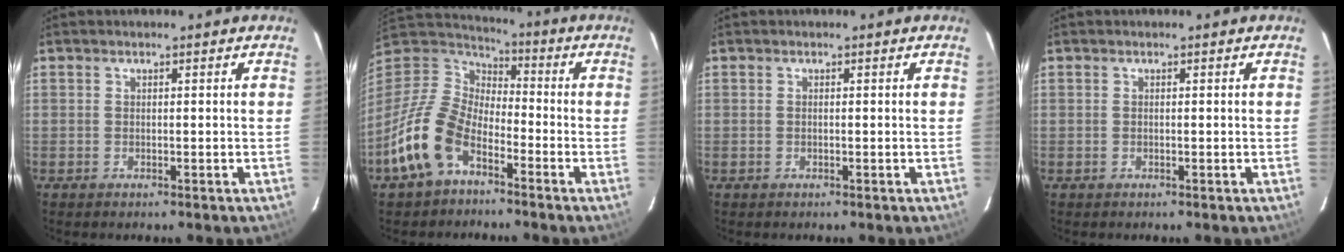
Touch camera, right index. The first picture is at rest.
{"total": 14.9, "force": [-7.9, 8.4, 9.4], "torque": [-0.199, 0.002, -0.160]}
{"total": 0.0}
{"total": 0.0}